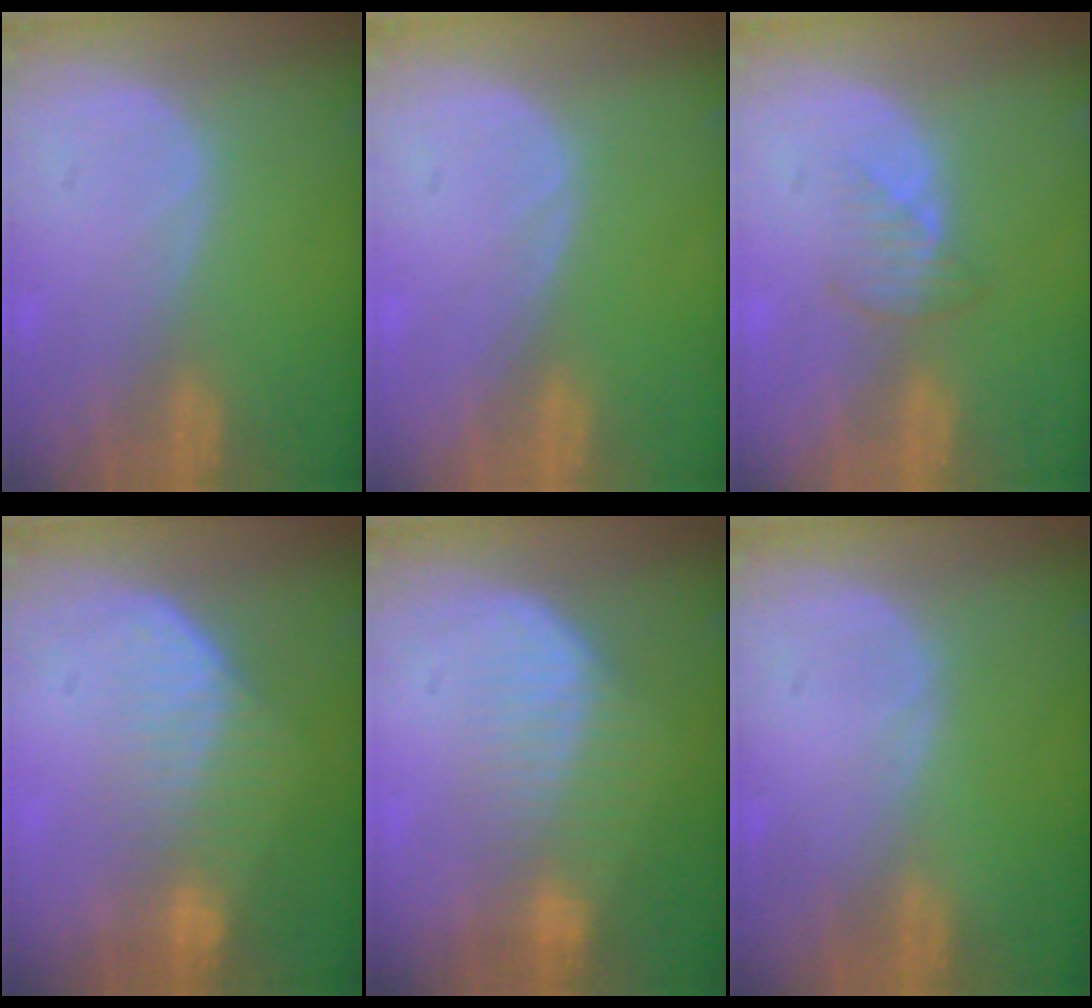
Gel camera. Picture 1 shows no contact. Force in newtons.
{"total": 0.0}
{"total": 2.5, "press": 2.5, "slide": 0.2}
{"total": 7.1, "press": 5.9, "slide": 3.8}
{"total": 7.1, "press": 6.5, "slide": 2.8}
{"total": 0.0}